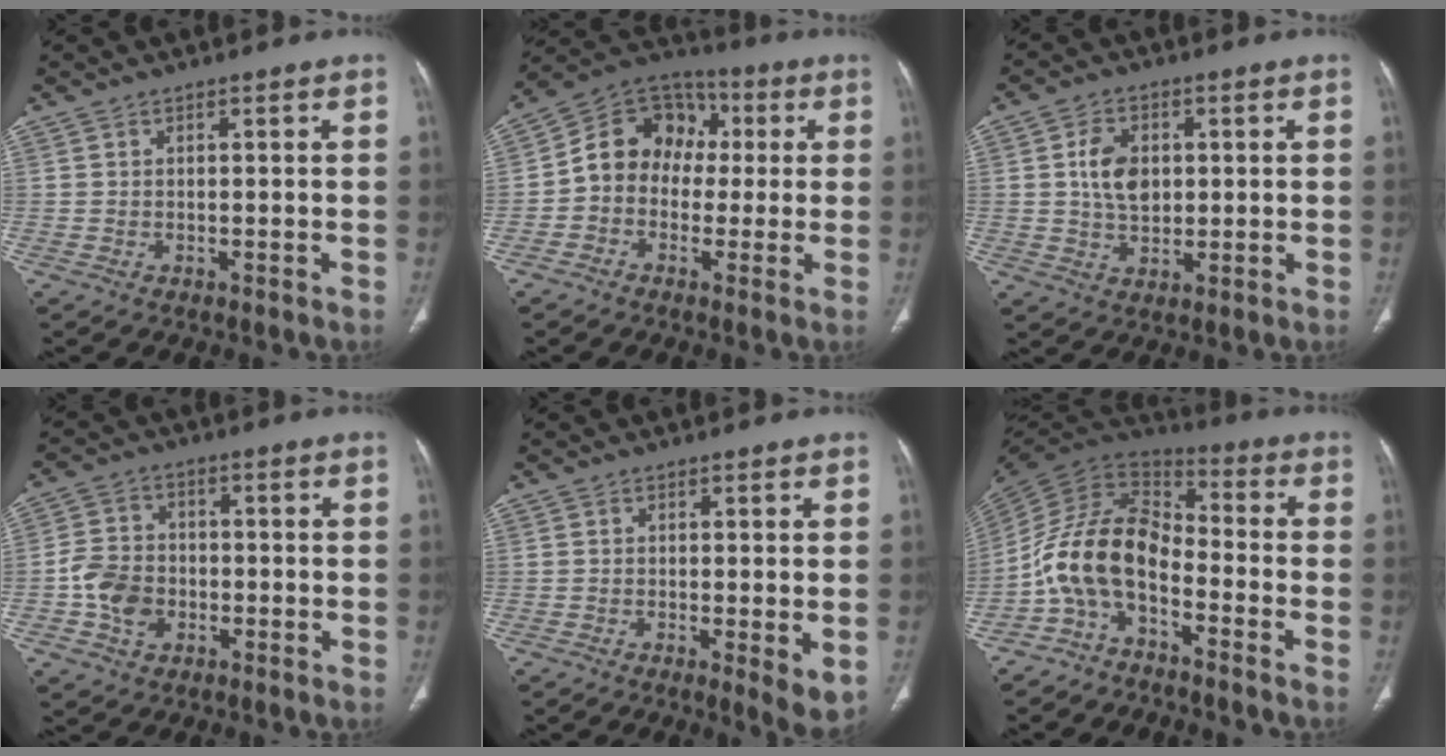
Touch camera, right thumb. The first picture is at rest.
{"total": 12.5, "force": [0.1, 10.5, 6.7], "torque": [-0.075, 0.040, -0.017]}
{"total": 7.4, "force": [1.2, 5.3, 5.1], "torque": [-0.073, -0.006, 0.022]}
{"total": 7.7, "force": [-1.9, 6.2, 4.2], "torque": [-0.061, 0.014, -0.039]}
{"total": 4.7, "force": [-0.7, 1.3, 4.5], "torque": [-0.070, -0.018, -0.011]}
{"total": 12.8, "force": [-5.3, 7.2, 9.2], "torque": [-0.170, 0.078, -0.115]}